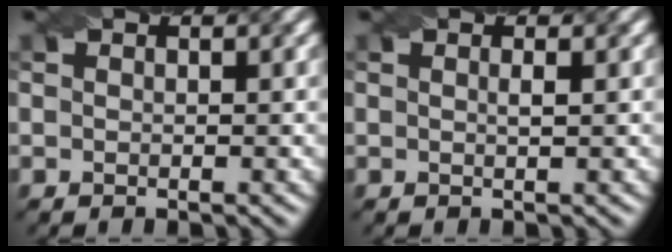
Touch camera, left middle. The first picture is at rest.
{"total": 0.8, "force": [0.1, 0.2, 0.8], "torque": [-0.009, 0.003, -0.001]}